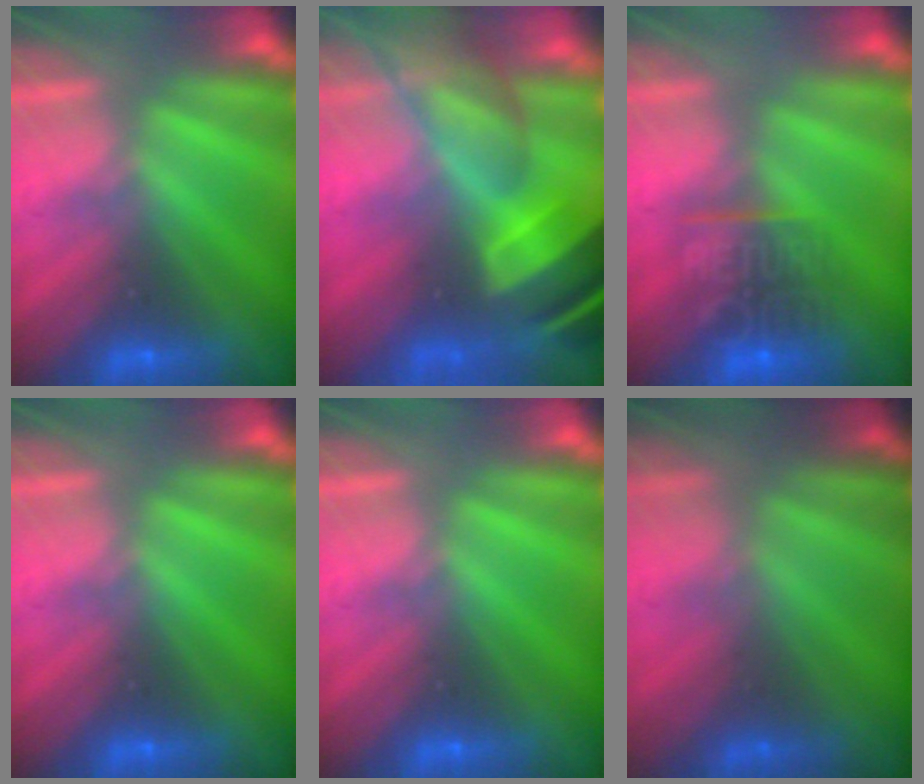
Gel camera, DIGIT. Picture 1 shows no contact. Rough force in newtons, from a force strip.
{"total": 9.3}
{"total": 7.0}
{"total": 0.0}
{"total": 0.0}
{"total": 1.7}